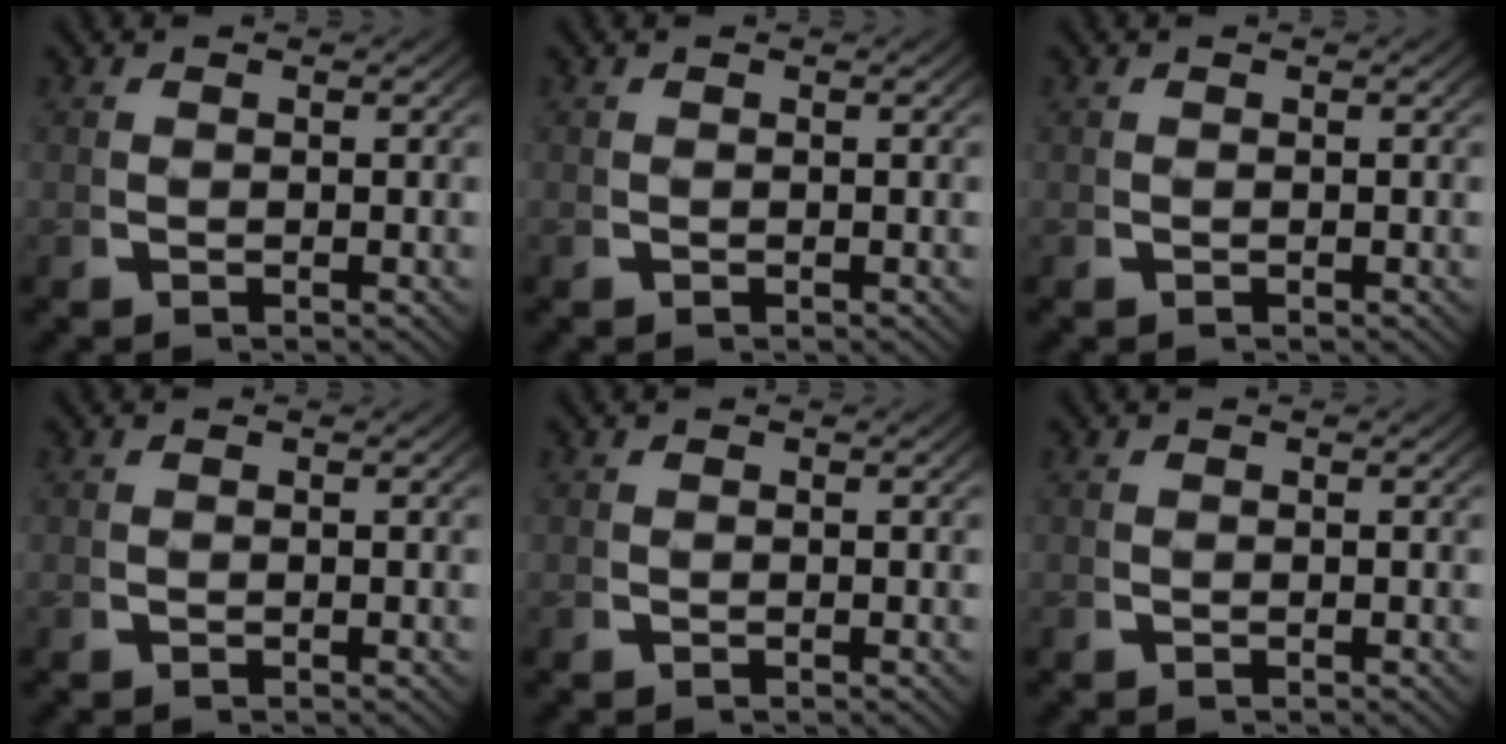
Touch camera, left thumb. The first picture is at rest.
{"total": 0.0}
{"total": 0.0}
{"total": 0.0}
{"total": 0.0}
{"total": 0.0}